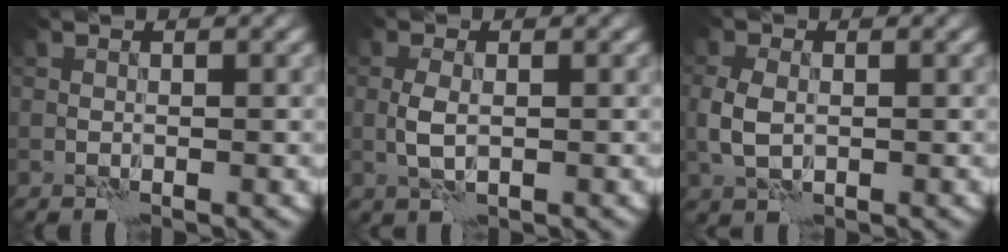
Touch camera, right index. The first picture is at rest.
{"total": 2.1, "force": [-0.2, 1.0, 1.8], "torque": [-0.044, 0.000, -0.006]}
{"total": 3.0, "force": [-0.3, 2.0, 2.3], "torque": [-0.059, 0.001, -0.007]}